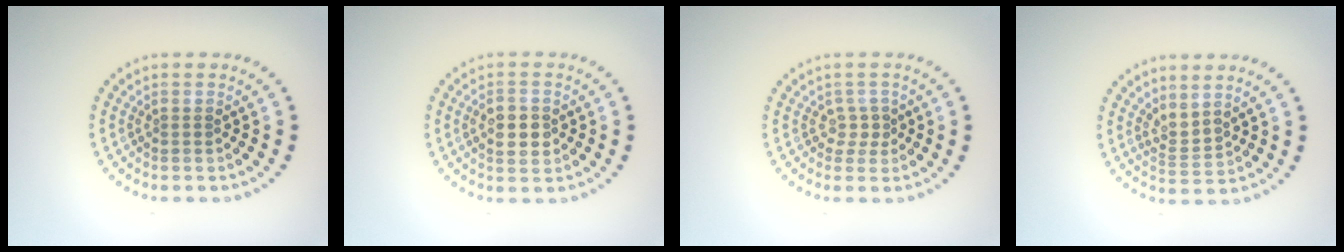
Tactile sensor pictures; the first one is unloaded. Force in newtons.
{"total": 2.8, "press": 2.8, "slide": 0.1}
{"total": 1.4, "press": 1.1, "slide": 0.9}
{"total": 2.1, "press": 1.4, "slide": 1.5}